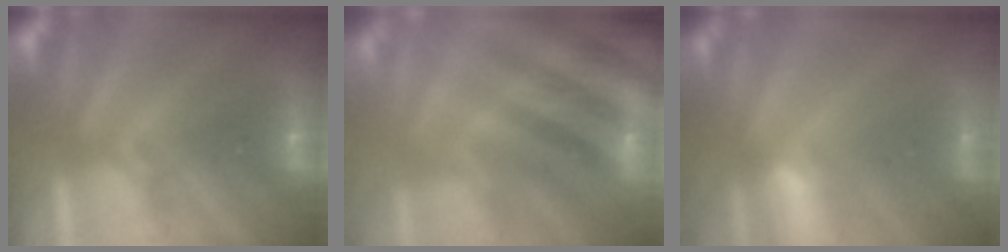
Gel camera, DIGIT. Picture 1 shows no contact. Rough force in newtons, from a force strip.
{"total": 7.8}
{"total": 3.4}